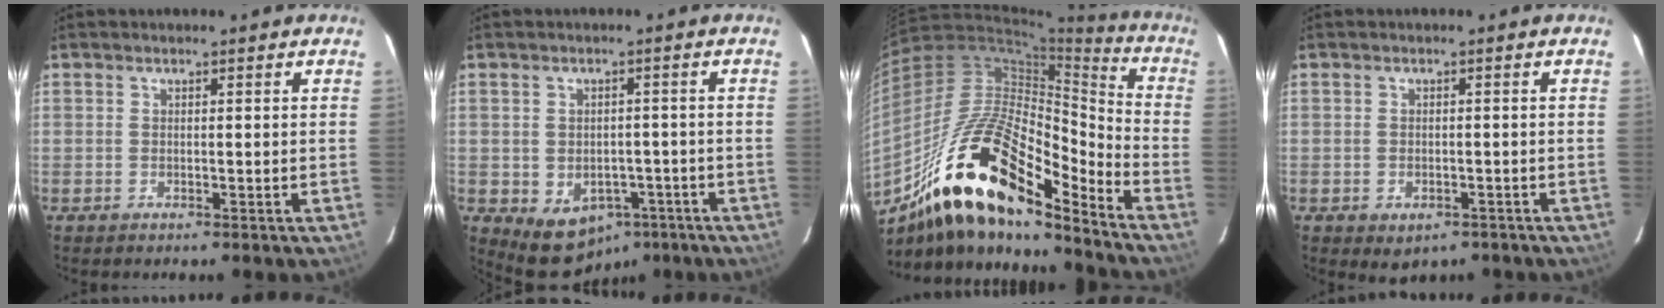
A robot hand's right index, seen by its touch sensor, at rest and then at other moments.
{"total": 8.2, "force": [-4.1, 5.9, 4.1], "torque": [-0.060, 0.011, -0.046]}
{"total": 23.3, "force": [-14.3, 6.6, 17.1], "torque": [-0.312, 0.010, -0.246]}
{"total": 3.4, "force": [-2.1, 2.2, 1.5], "torque": [-0.016, 0.000, -0.018]}